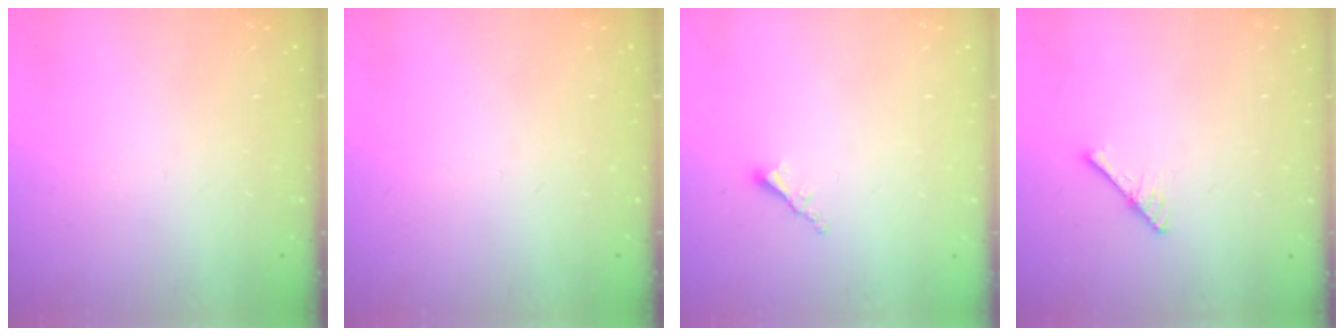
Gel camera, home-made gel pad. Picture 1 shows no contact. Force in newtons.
{"total": 0.0}
{"total": 1.7, "press": 1.7, "slide": 0.3}
{"total": 4.2, "press": 4.2, "slide": 0.4}